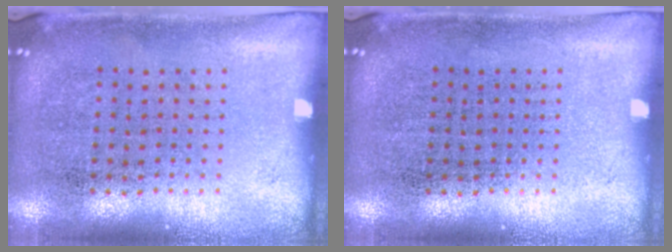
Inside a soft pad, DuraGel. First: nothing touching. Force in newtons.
{"total": 0.0}